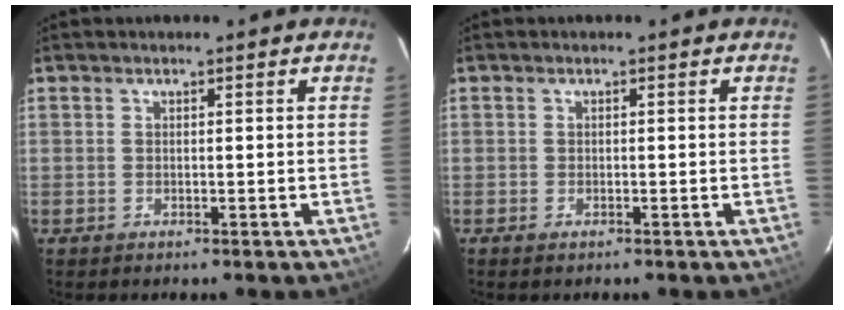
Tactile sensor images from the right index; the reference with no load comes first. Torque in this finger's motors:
{"motor_torque": [0.08, 0.12, 0.09, 0.00]}